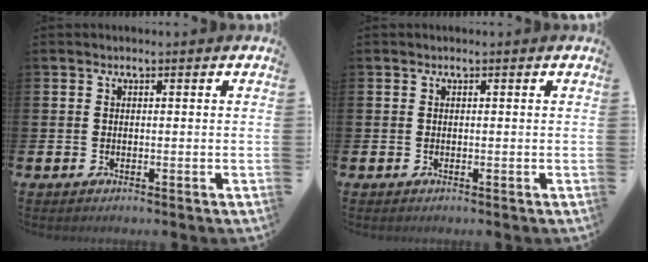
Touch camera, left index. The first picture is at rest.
{"total": 0.0}